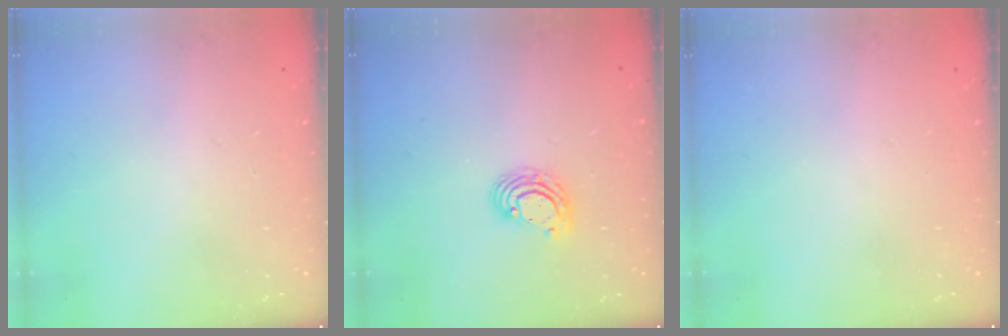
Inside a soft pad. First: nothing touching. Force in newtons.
{"total": 6.0, "press": 6.0, "slide": 0.8}
{"total": 0.0}